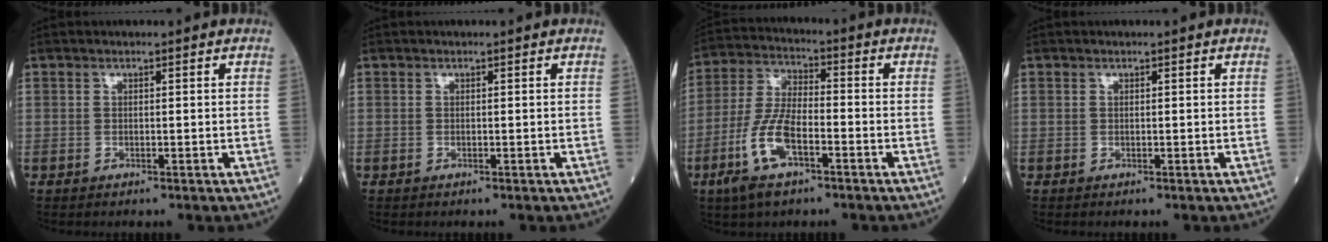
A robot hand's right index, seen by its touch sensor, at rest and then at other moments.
{"total": 0.0}
{"total": 9.6, "force": [-4.4, 3.0, 8.0], "torque": [-0.182, -0.006, -0.087]}
{"total": 0.0}